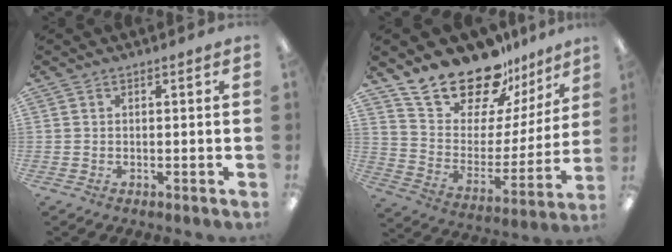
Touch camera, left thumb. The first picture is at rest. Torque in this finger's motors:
{"motor_torque": [1.00, 0.99, 1.40, -1.38, 0.21]}